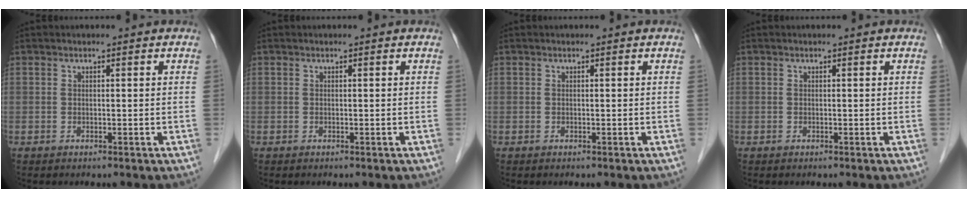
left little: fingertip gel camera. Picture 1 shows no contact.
{"total": 0.0}
{"total": 0.0}
{"total": 0.0}